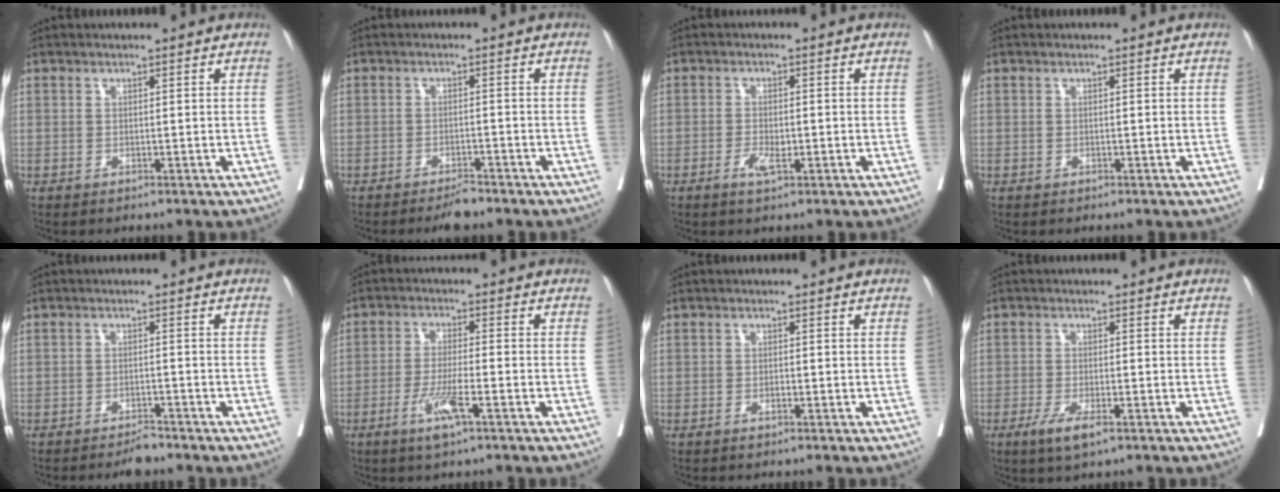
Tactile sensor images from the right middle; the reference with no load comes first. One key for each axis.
{"total": 2.6, "fx": -2.3, "fy": 0.3, "fz": 1.2, "tx": -0.024, "ty": -0.004, "tz": -0.036}
{"total": 2.7, "fx": -1.1, "fy": 0.9, "fz": 2.3, "tx": -0.042, "ty": 0.001, "tz": -0.017}
{"total": 0.0}
{"total": 2.3, "fx": -2.1, "fy": 0.4, "fz": 0.9, "tx": -0.018, "ty": -0.004, "tz": -0.033}
{"total": 5.9, "fx": -2.9, "fy": 0.4, "fz": 5.1, "tx": -0.099, "ty": -0.008, "tz": -0.054}
{"total": 0.7, "fx": -0.4, "fy": 0.2, "fz": 0.6, "tx": -0.012, "ty": 0.001, "tz": -0.008}
{"total": 4.3, "fx": -2.4, "fy": 1.0, "fz": 3.4, "tx": -0.069, "ty": -0.008, "tz": -0.039}